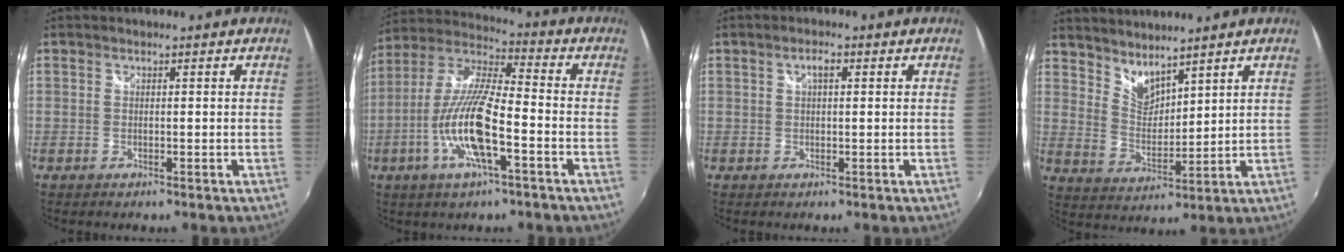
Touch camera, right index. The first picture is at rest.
{"total": 15.0, "force": [-5.4, 3.1, 13.6], "torque": [-0.277, -0.009, -0.108]}
{"total": 2.0, "force": [0.6, 0.9, 1.7], "torque": [-0.030, 0.006, 0.008]}
{"total": 6.7, "force": [5.8, 2.0, 2.5], "torque": [-0.037, -0.006, 0.113]}